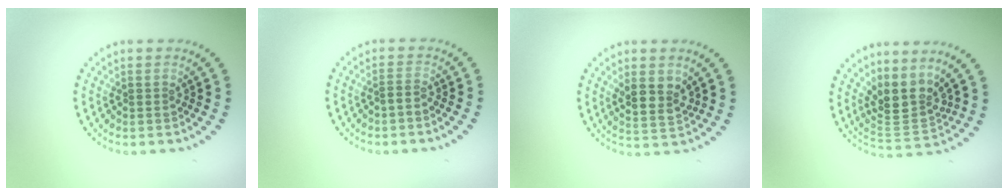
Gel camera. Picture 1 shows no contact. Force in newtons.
{"total": 0.6, "press": 0.3, "slide": 0.5}
{"total": 2.8, "press": 2.6, "slide": 1.1}
{"total": 3.9, "press": 2.8, "slide": 2.6}